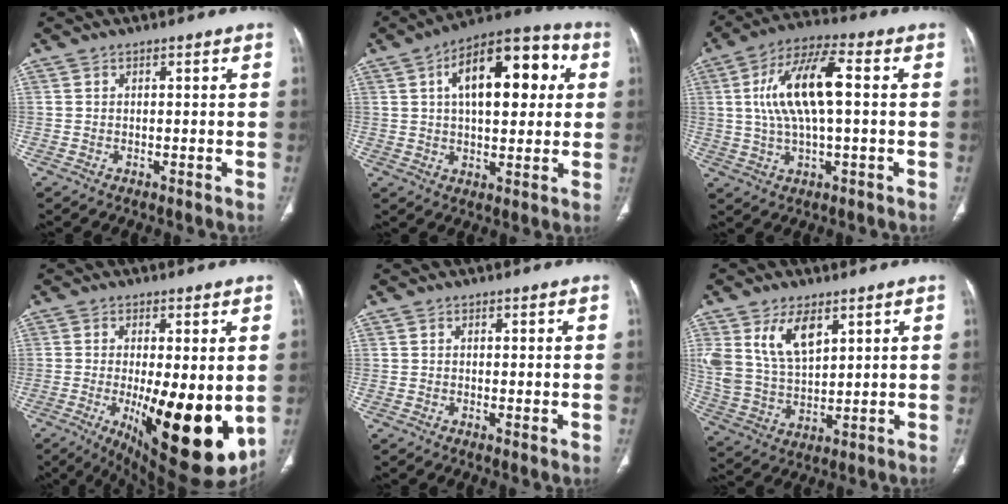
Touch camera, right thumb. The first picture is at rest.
{"total": 18.6, "force": [4.7, 9.1, 15.5], "torque": [-0.198, 0.023, 0.062]}
{"total": 14.2, "force": [1.8, 5.1, 13.2], "torque": [-0.264, 0.024, 0.029]}
{"total": 20.2, "force": [-3.7, 7.1, 18.6], "torque": [-0.232, -0.034, -0.028]}
{"total": 1.1, "force": [0.0, 0.2, 1.0], "torque": [-0.022, -0.006, -0.001]}
{"total": 11.5, "force": [5.7, 6.1, 7.9], "torque": [-0.144, -0.022, 0.124]}